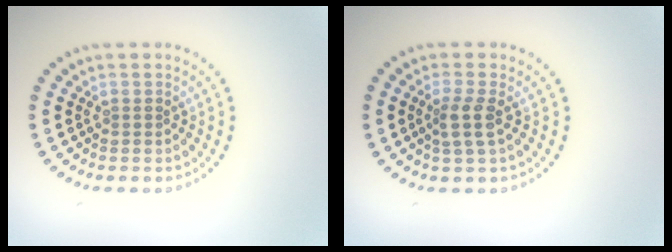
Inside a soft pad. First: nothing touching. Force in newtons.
{"total": 2.1, "press": 1.7, "slide": 1.1}